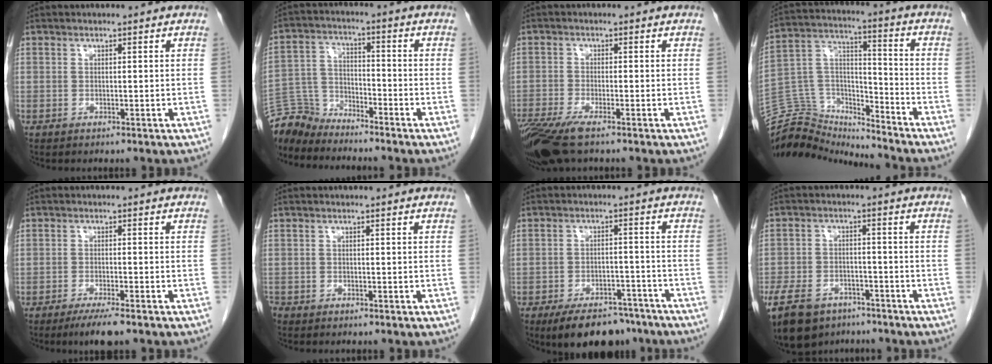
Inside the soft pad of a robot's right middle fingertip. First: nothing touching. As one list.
[{"total": 7.1, "force": [-7.0, 1.2, -0.2], "torque": [-0.008, 0.005, -0.139]}, {"total": 7.9, "force": [-5.5, 1.5, 5.5], "torque": [-0.104, -0.018, -0.102]}, {"total": 14.8, "force": [-14.5, 2.7, 0.5], "torque": [-0.017, 0.068, -0.257]}, {"total": 4.7, "force": [-3.4, 0.4, 3.2], "torque": [-0.053, -0.011, -0.054]}, {"total": 1.0, "force": [-0.8, 0.5, 0.1], "torque": [-0.009, -0.001, -0.017]}, {"total": 11.7, "force": [-9.2, 5.1, 5.3], "torque": [-0.066, 0.006, -0.138]}, {"total": 14.7, "force": [-9.6, 8.9, 6.7], "torque": [-0.171, -0.006, -0.145]}]